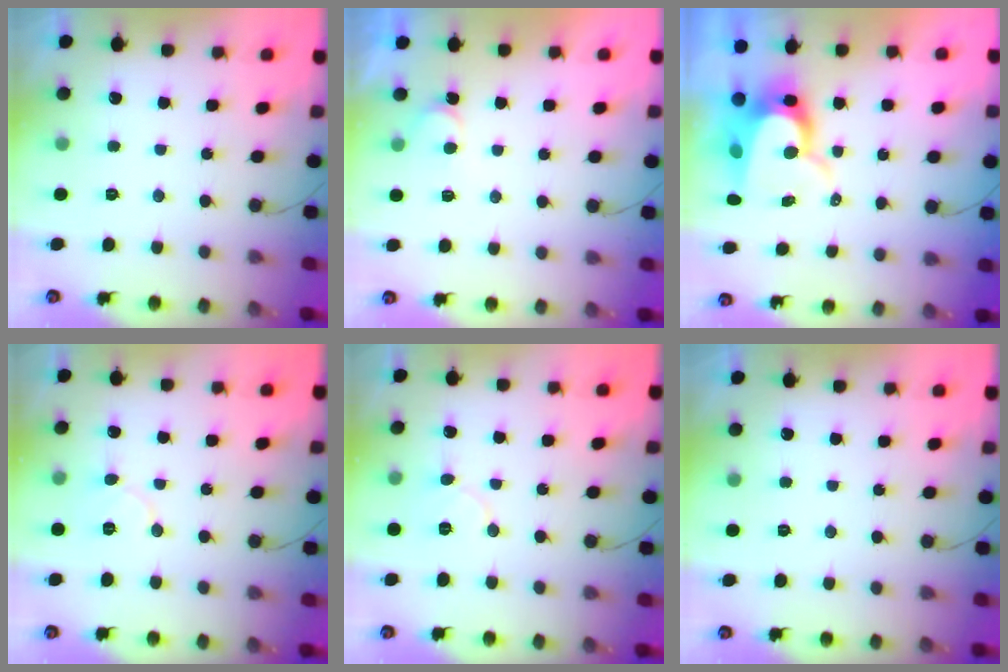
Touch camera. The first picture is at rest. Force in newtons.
{"total": 3.8, "press": 3.8, "slide": 0.3}
{"total": 9.7, "press": 9.7, "slide": 1.0}
{"total": 6.5, "press": 6.5, "slide": 0.6}
{"total": 6.5, "press": 6.5, "slide": 0.6}
{"total": 0.0}